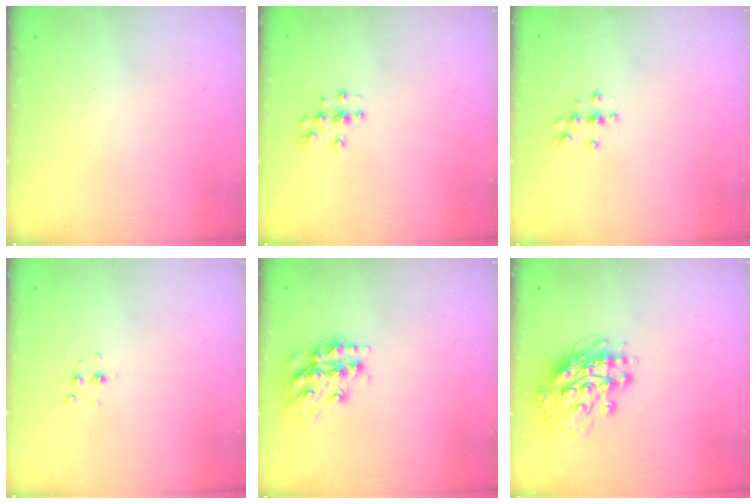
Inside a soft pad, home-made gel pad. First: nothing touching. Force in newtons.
{"total": 3.7, "press": 3.7, "slide": 0.2}
{"total": 3.7, "press": 3.7, "slide": 0.4}
{"total": 3.1, "press": 3.0, "slide": 0.9}
{"total": 14.6, "press": 14.5, "slide": 0.7}
{"total": 13.5, "press": 13.4, "slide": 1.5}